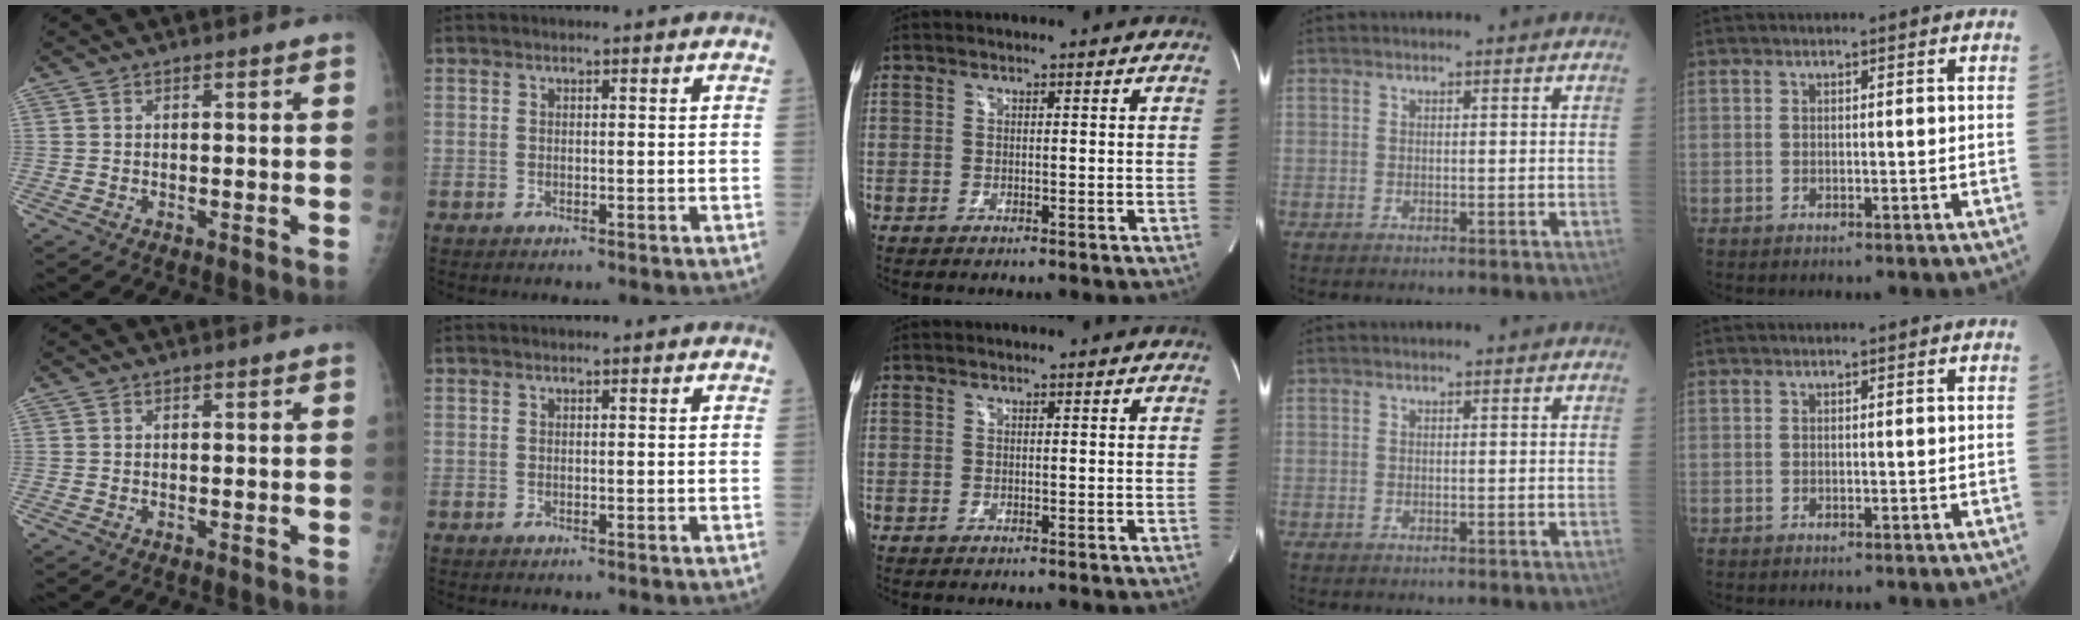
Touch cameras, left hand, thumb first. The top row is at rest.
{}